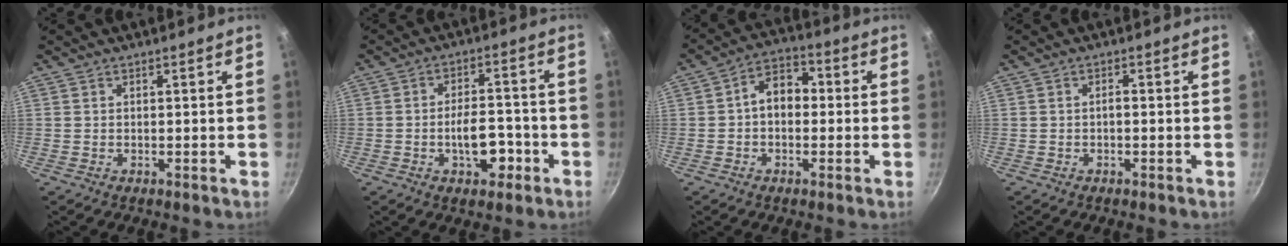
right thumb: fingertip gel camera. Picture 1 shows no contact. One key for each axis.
{"total": 8.4, "fx": -3.1, "fy": 4.4, "fz": 6.4, "tx": -0.070, "ty": 0.025, "tz": -0.049}
{"total": 7.3, "fx": -0.1, "fy": 5.3, "fz": 5.1, "tx": -0.046, "ty": 0.025, "tz": -0.018}
{"total": 1.0, "fx": -0.3, "fy": 0.4, "fz": 0.8, "tx": -0.015, "ty": 0.008, "tz": -0.005}